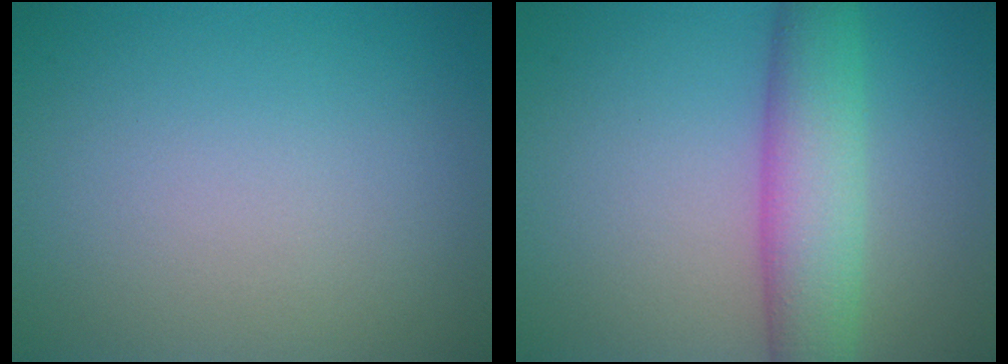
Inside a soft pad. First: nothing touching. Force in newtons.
{"total": 6.0, "press": 6.0, "slide": 0.2}